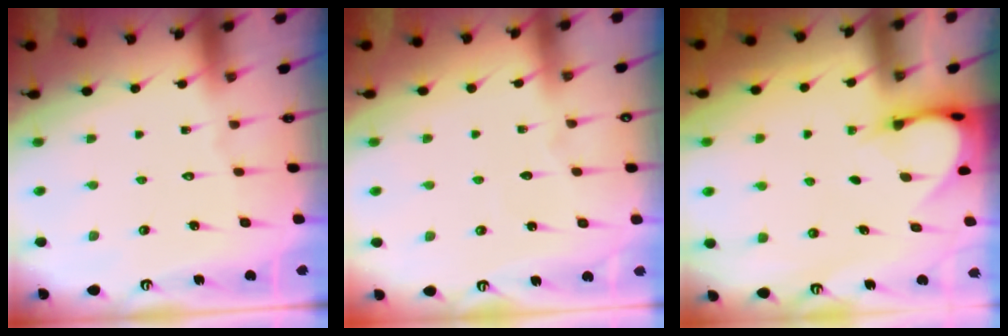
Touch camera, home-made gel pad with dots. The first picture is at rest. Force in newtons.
{"total": 2.6, "press": 2.6, "slide": 0.4}
{"total": 3.9, "press": 3.9, "slide": 0.3}